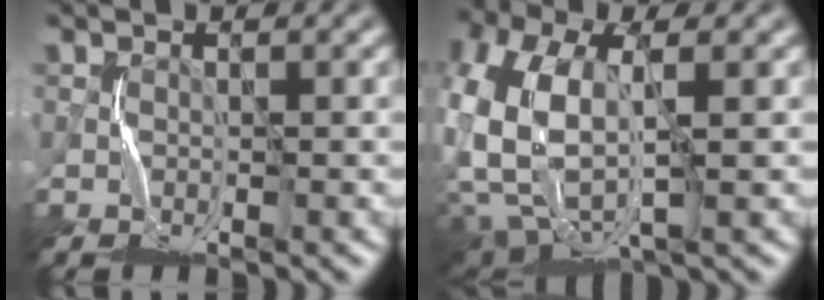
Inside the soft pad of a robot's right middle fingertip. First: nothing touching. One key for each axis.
{"total": 10.3, "fx": -0.6, "fy": 6.3, "fz": 8.1, "tx": -0.226, "ty": -0.017, "tz": -0.003}